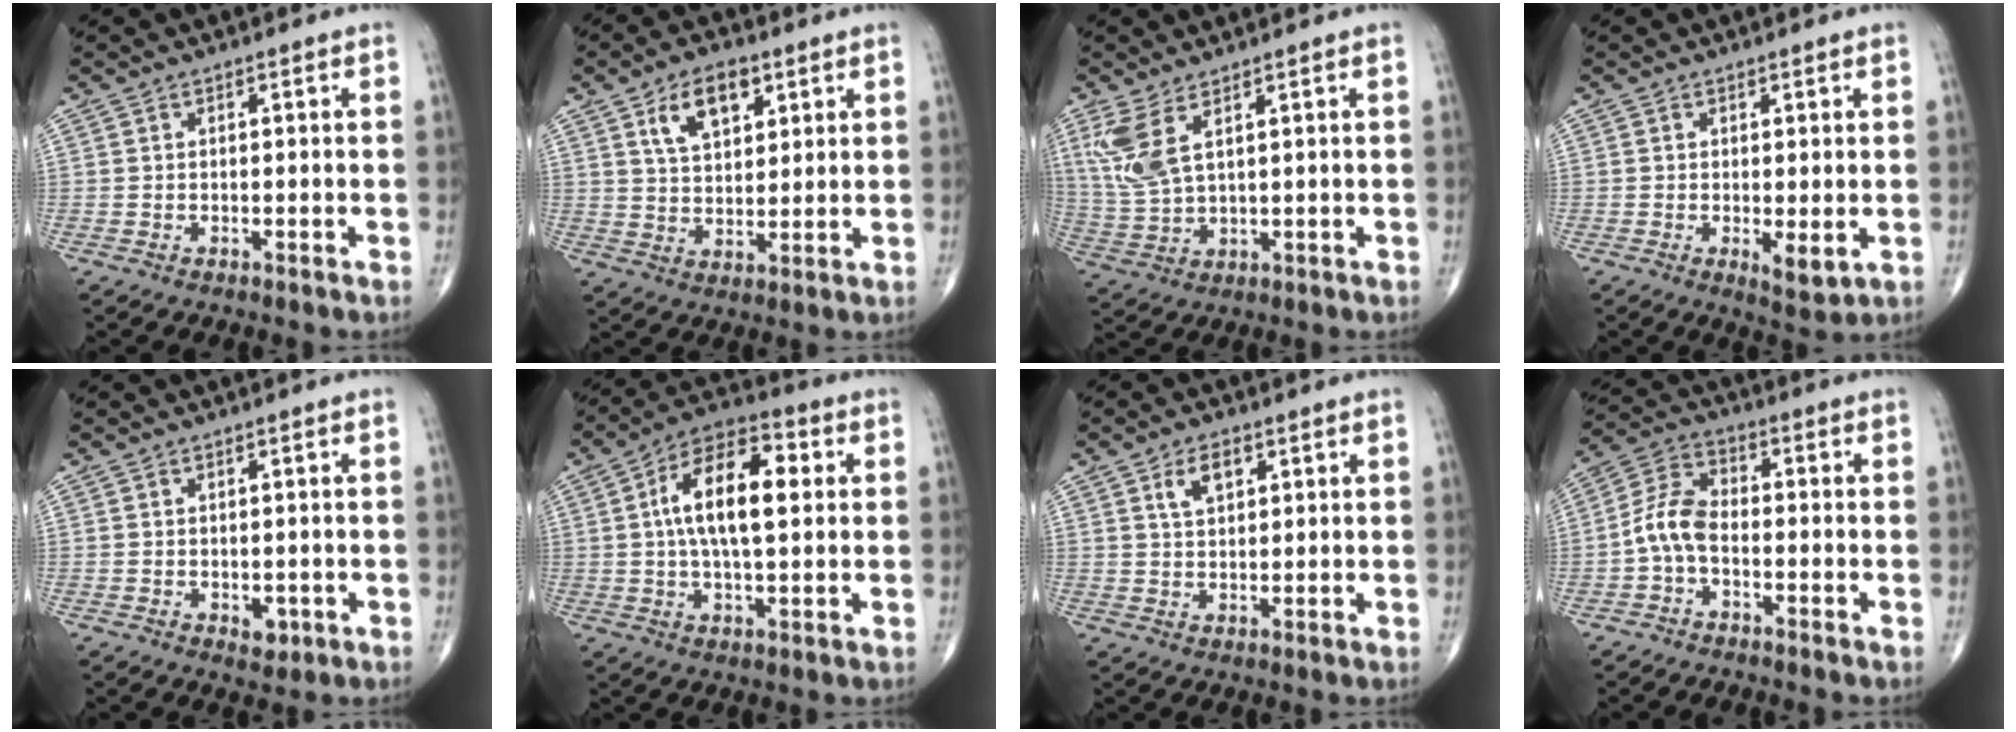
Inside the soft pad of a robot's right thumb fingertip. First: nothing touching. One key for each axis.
{"total": 9.1, "fx": 4.4, "fy": 5.0, "fz": 6.2, "tx": -0.088, "ty": -0.015, "tz": 0.079}
{"total": 7.6, "fx": 3.7, "fy": 2.7, "fz": 6.1, "tx": -0.150, "ty": -0.013, "tz": 0.088}
{"total": 3.7, "fx": -0.5, "fy": 1.3, "fz": 3.5, "tx": -0.054, "ty": -0.015, "tz": -0.003}
{"total": 2.4, "fx": -0.6, "fy": 1.6, "fz": 1.7, "tx": -0.011, "ty": -0.001, "tz": -0.003}
{"total": 14.6, "fx": 2.3, "fy": 6.7, "fz": 12.8, "tx": -0.217, "ty": 0.019, "tz": 0.031}
{"total": 4.7, "fx": 2.2, "fy": 2.6, "fz": 3.3, "tx": -0.050, "ty": -0.004, "tz": 0.040}
{"total": 6.9, "fx": -1.9, "fy": 3.8, "fz": 5.3, "tx": -0.108, "ty": 0.029, "tz": -0.051}